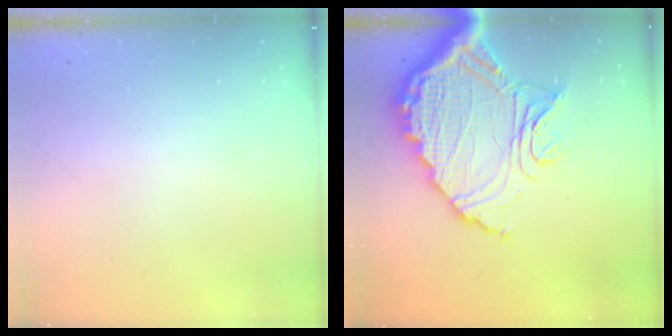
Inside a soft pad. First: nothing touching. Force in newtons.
{"total": 20.2, "press": 20.1, "slide": 2.2}